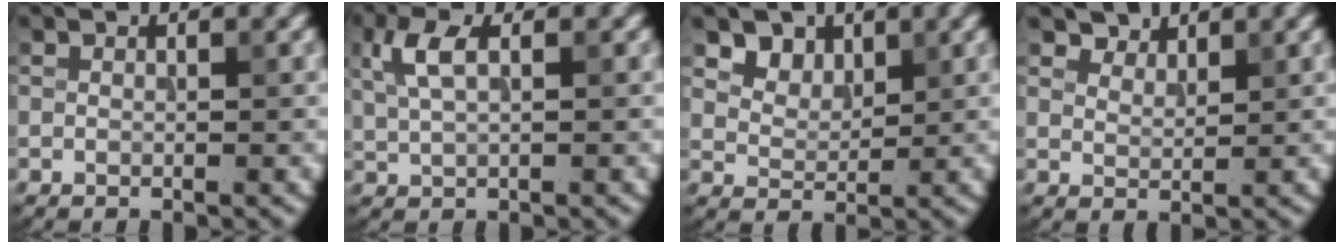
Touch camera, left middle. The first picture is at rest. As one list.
[{"total": 3.2, "force": [1.1, 1.4, 2.6], "torque": [-0.060, 0.005, 0.024]}, {"total": 3.1, "force": [2.1, 2.1, 1.1], "torque": [-0.030, -0.023, 0.055]}, {"total": 2.4, "force": [2.2, 0.8, 0.3], "torque": [-0.014, -0.005, 0.041]}]